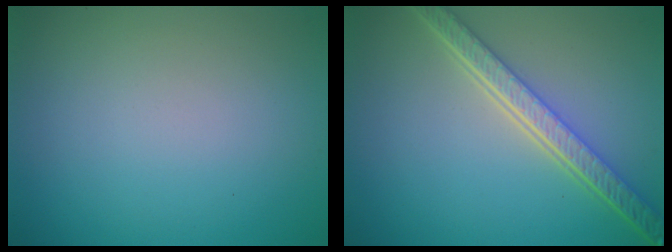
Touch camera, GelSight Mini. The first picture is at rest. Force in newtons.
{"total": 5.6, "press": 4.3, "slide": 3.6}